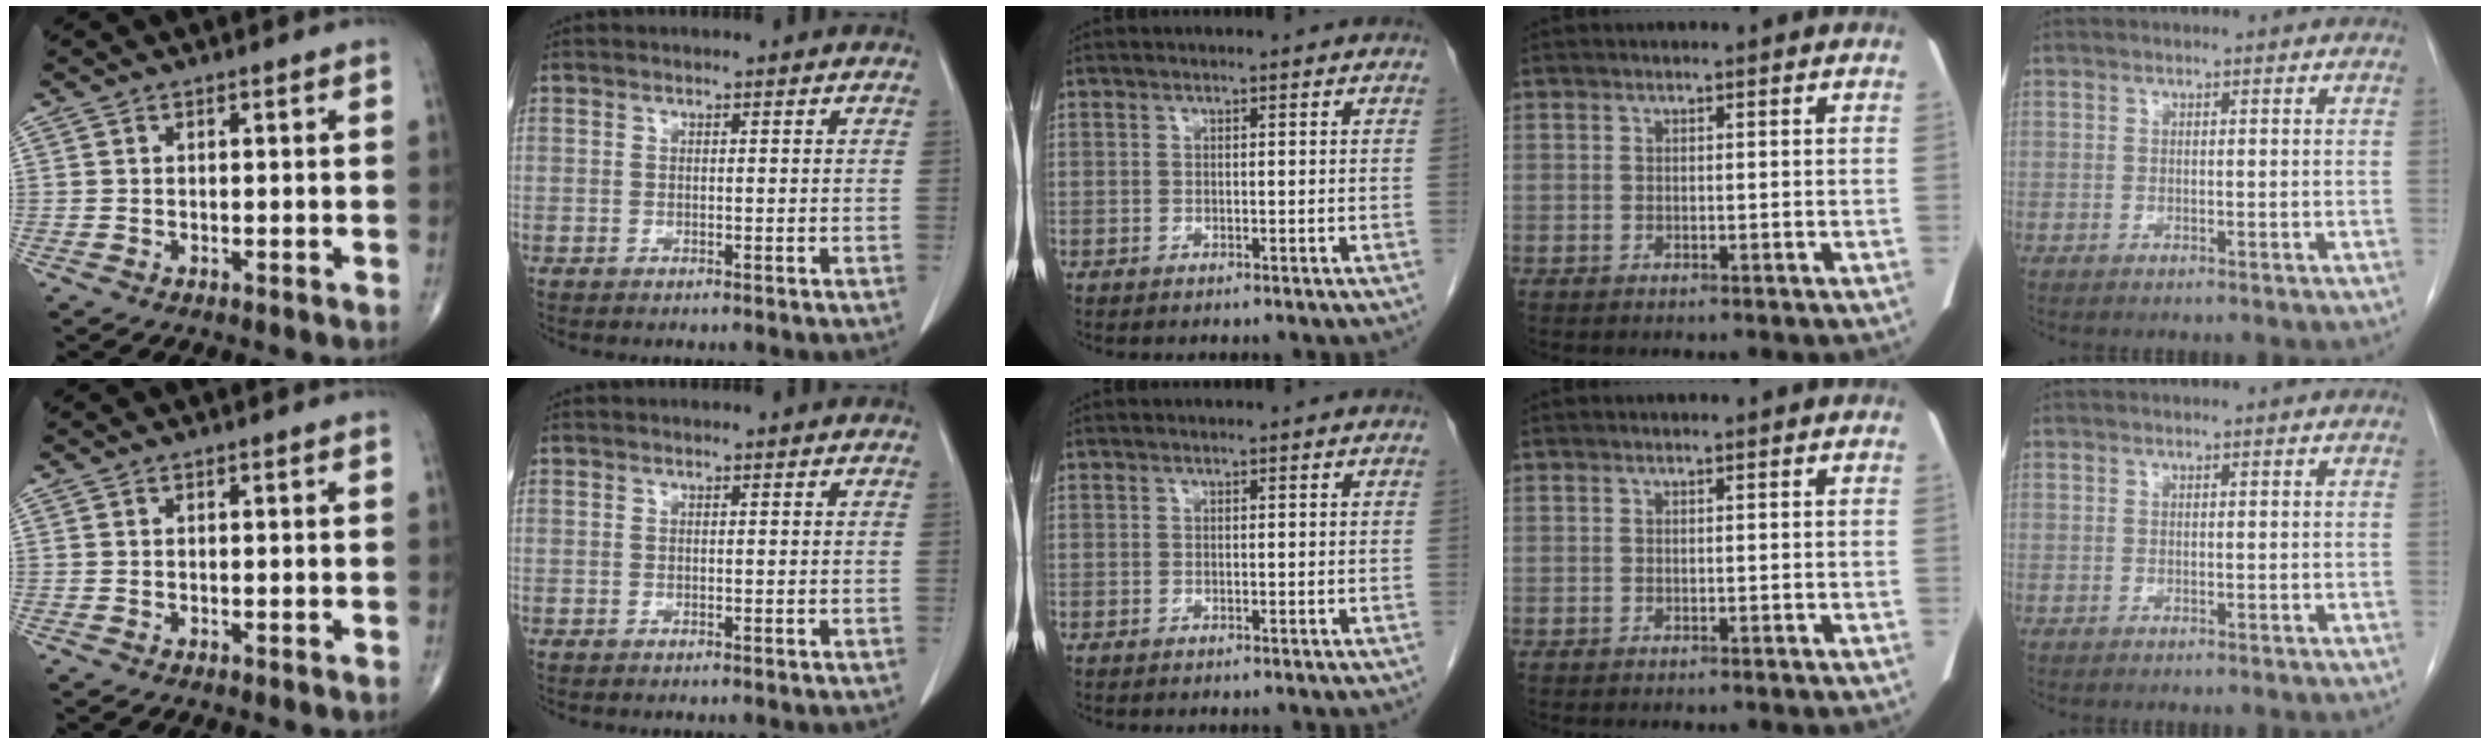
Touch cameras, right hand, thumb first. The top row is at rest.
{}